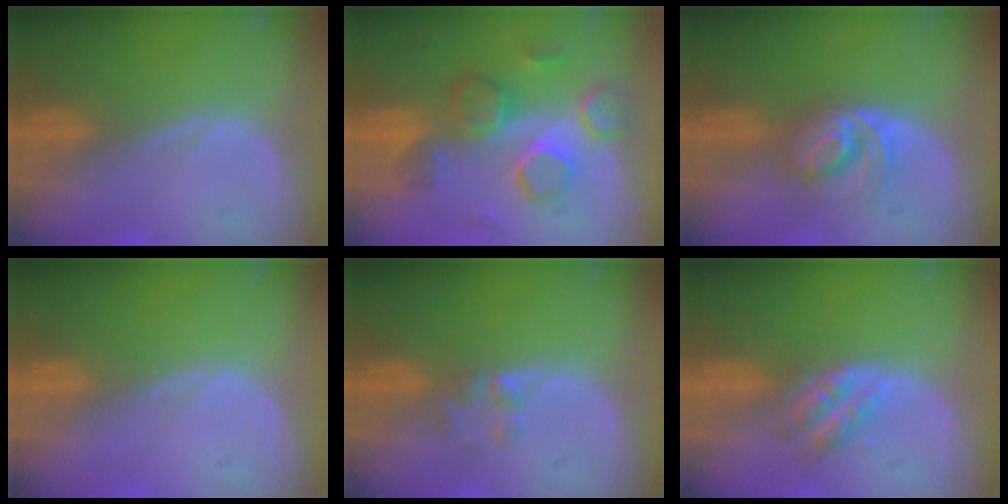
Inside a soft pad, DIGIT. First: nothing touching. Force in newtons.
{"total": 8.7, "press": 8.4, "slide": 2.2}
{"total": 5.5, "press": 5.3, "slide": 1.3}
{"total": 0.0}
{"total": 2.0, "press": 2.0, "slide": 0.2}
{"total": 4.7, "press": 4.2, "slide": 2.3}